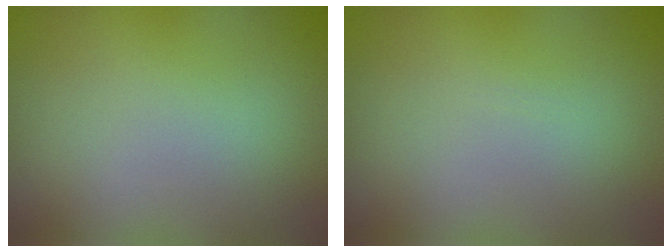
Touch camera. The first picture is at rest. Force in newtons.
{"total": 0.0}